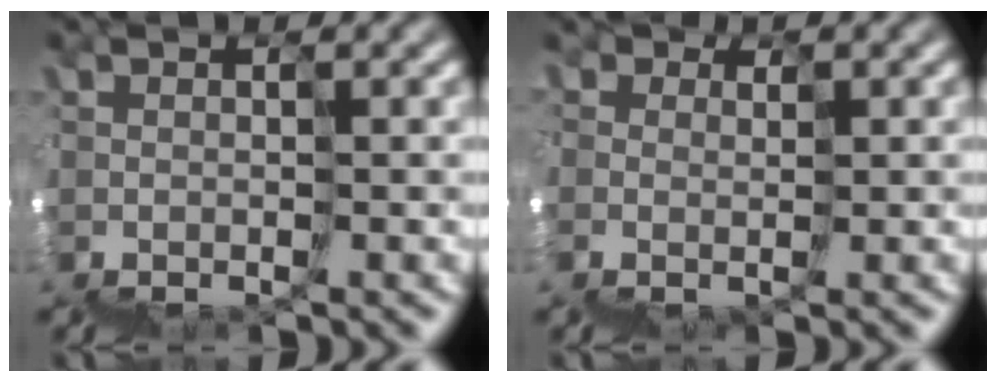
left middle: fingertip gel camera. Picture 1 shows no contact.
{"total": 3.1, "force": [0.3, 3.0, 0.2], "torque": [0.012, 0.023, 0.006]}